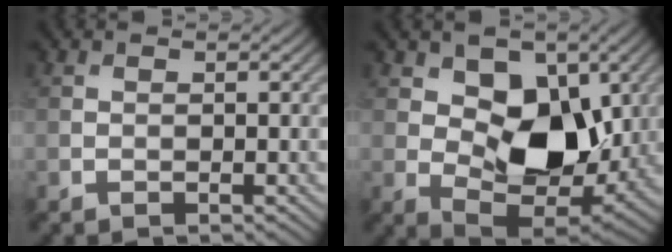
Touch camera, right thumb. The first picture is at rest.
{"total": 10.6, "force": [2.1, 6.8, 7.9], "torque": [-0.121, -0.019, 0.030]}